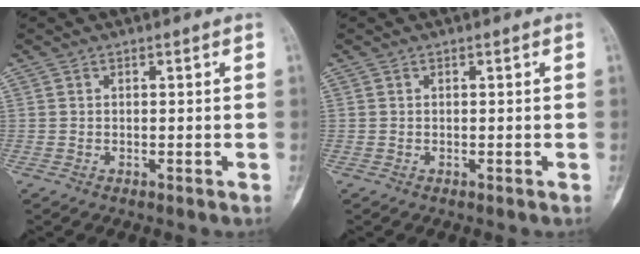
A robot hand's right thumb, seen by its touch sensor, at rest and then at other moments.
{"total": 0.0}